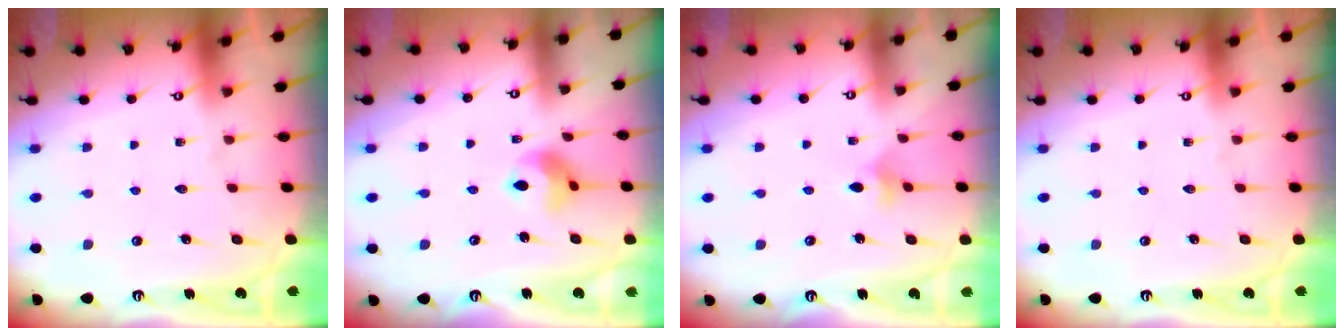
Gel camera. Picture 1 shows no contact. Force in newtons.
{"total": 8.3, "press": 8.2, "slide": 1.0}
{"total": 4.6, "press": 4.5, "slide": 1.0}
{"total": 0.0}